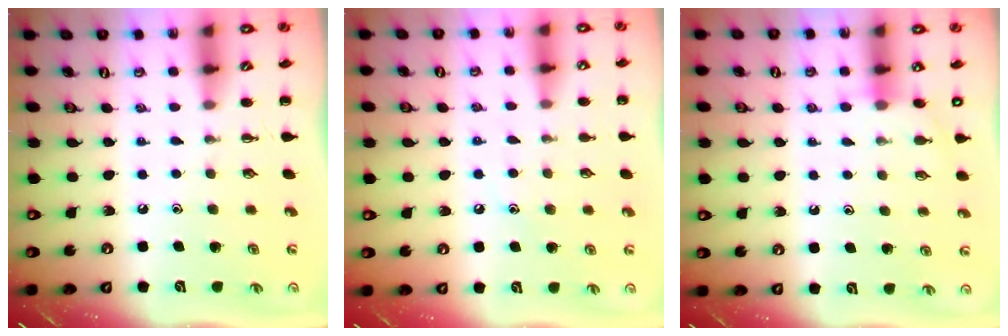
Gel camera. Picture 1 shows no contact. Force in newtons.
{"total": 7.1, "press": 6.9, "slide": 1.8}
{"total": 5.9, "press": 5.7, "slide": 1.3}